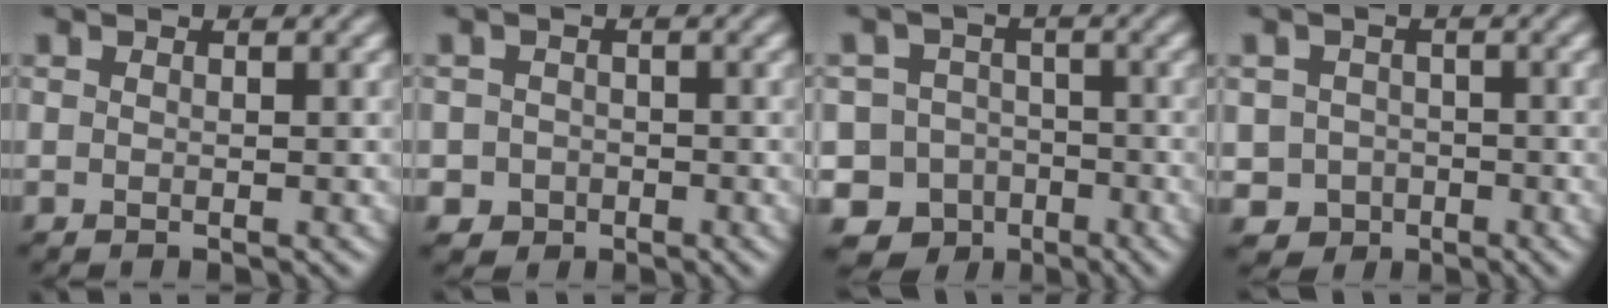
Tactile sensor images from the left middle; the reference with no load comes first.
{"total": 2.2, "force": [-1.3, 1.8, 0.0], "torque": [0.017, 0.004, -0.021]}
{"total": 10.6, "force": [-7.1, 7.6, 1.7], "torque": [-0.017, -0.022, -0.122]}
{"total": 3.7, "force": [-1.8, 3.2, 0.6], "torque": [0.006, -0.001, -0.032]}